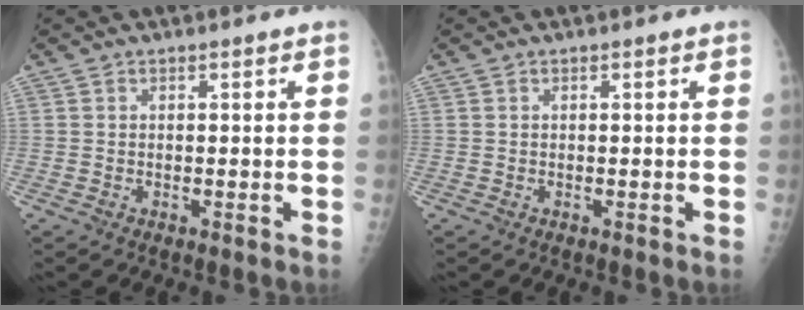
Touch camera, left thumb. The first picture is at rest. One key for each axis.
{"total": 0.0}